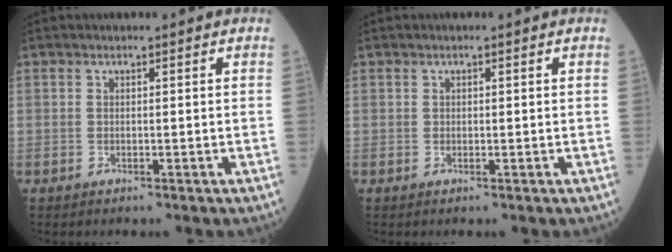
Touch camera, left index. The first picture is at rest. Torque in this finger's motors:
{"motor_torque": [0.35, 0.00, -0.08, -0.01]}